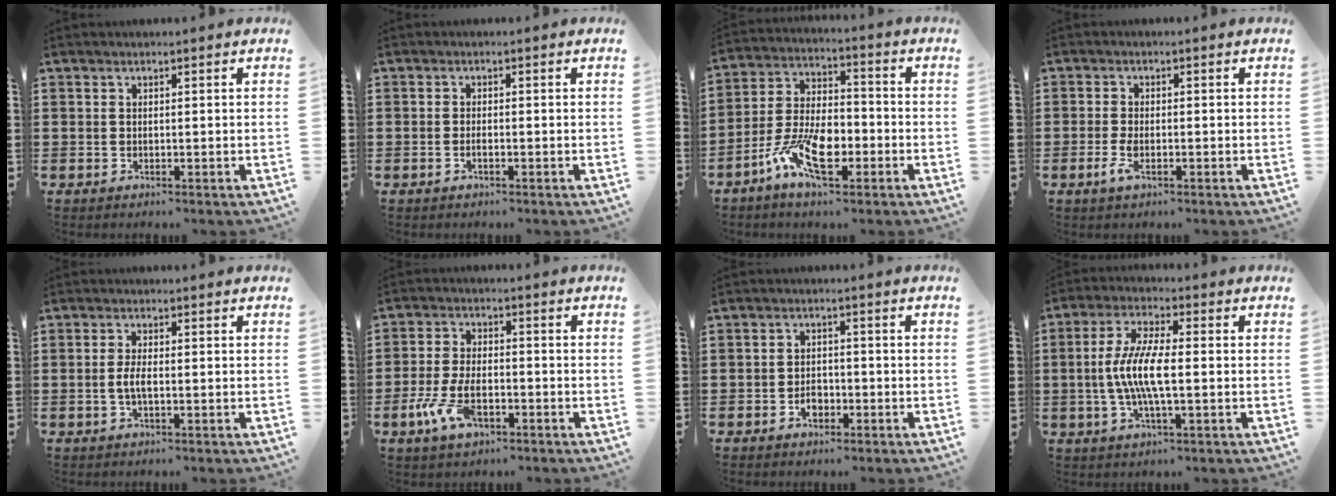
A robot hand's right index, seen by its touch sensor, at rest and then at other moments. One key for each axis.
{"total": 0.9, "fx": -0.4, "fy": 0.2, "fz": 0.8, "tx": -0.016, "ty": -0.006, "tz": -0.006}
{"total": 10.2, "fx": -4.6, "fy": 4.7, "fz": 7.8, "tx": -0.172, "ty": 0.002, "tz": -0.087}
{"total": 2.9, "fx": -1.1, "fy": 1.0, "fz": 2.5, "tx": -0.067, "ty": -0.008, "tz": -0.027}
{"total": 2.7, "fx": -0.4, "fy": 0.6, "fz": 2.5, "tx": -0.061, "ty": -0.007, "tz": -0.012}
{"total": 7.1, "fx": -3.0, "fy": 3.3, "fz": 5.5, "tx": -0.131, "ty": -0.007, "tz": -0.059}
{"total": 2.6, "fx": -1.2, "fy": 1.8, "fz": 1.4, "tx": -0.029, "ty": 0.000, "tz": -0.024}
{"total": 7.7, "fx": -1.0, "fy": 1.8, "fz": 7.4, "tx": -0.163, "ty": -0.011, "tz": -0.028}